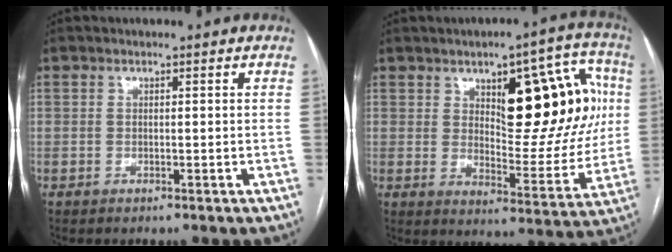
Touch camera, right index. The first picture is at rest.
{"total": 18.2, "force": [5.0, 6.9, 16.0], "torque": [-0.193, 0.025, 0.076]}